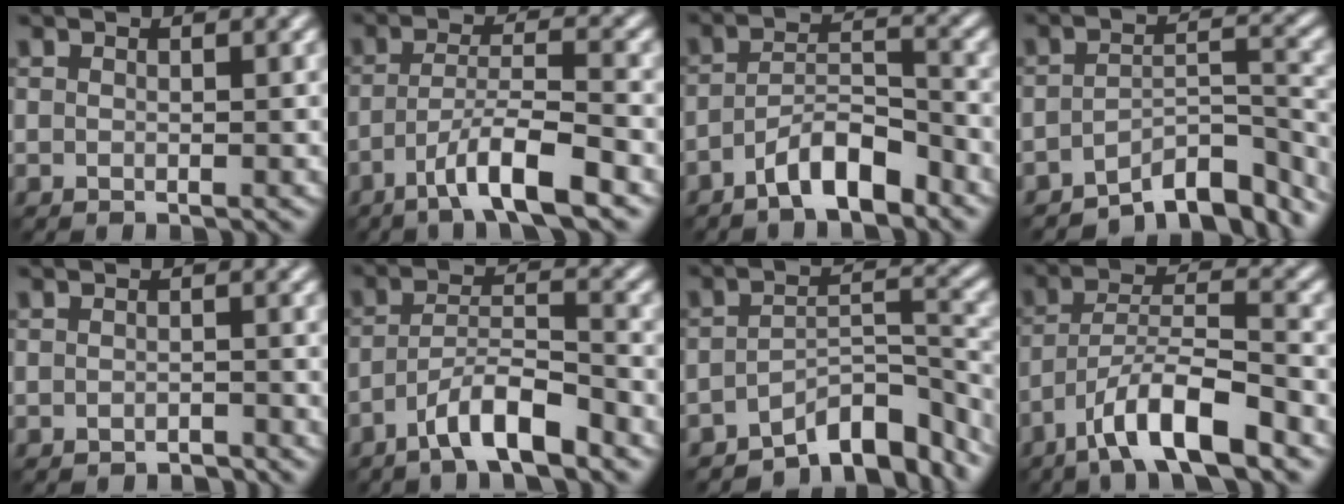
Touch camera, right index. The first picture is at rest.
{"total": 6.1, "force": [-3.5, 1.0, 5.0], "torque": [-0.083, 0.008, -0.065]}
{"total": 5.1, "force": [-3.4, 1.6, 3.5], "torque": [-0.059, 0.009, -0.064]}
{"total": 6.9, "force": [-5.7, 2.0, 3.4], "torque": [-0.036, -0.002, -0.088]}
{"total": 1.2, "force": [-1.2, 0.3, 0.1], "torque": [0.000, 0.001, -0.019]}
{"total": 5.4, "force": [-3.7, 1.1, 3.8], "torque": [-0.064, 0.009, -0.070]}
{"total": 7.4, "force": [-5.9, 2.6, 3.6], "torque": [-0.035, -0.003, -0.095]}
{"total": 7.5, "force": [-4.9, 1.7, 5.4], "torque": [-0.092, 0.012, -0.088]}